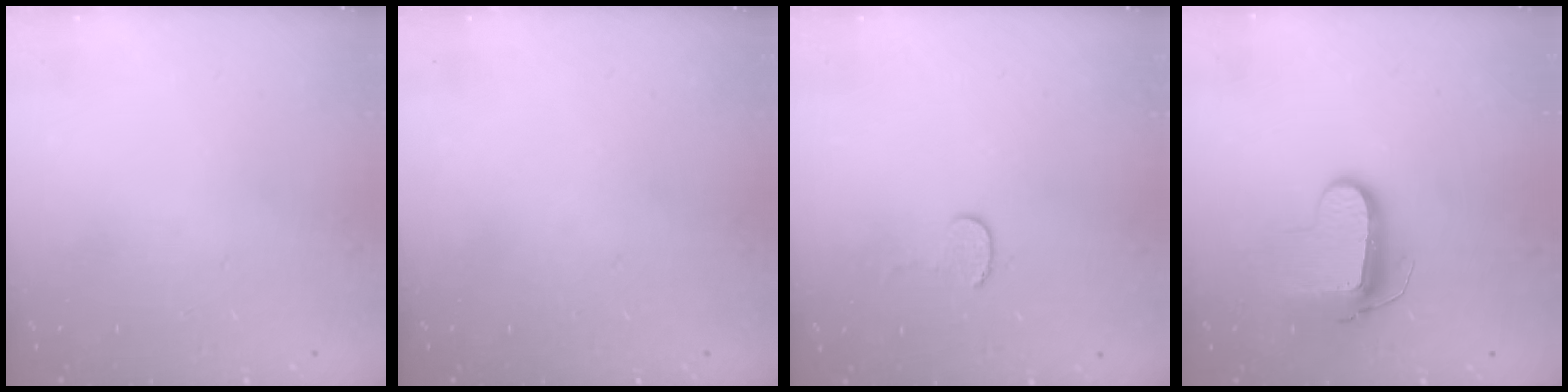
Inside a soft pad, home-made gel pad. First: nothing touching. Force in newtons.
{"total": 0.0}
{"total": 4.1, "press": 4.1, "slide": 0.4}
{"total": 9.6, "press": 9.6, "slide": 0.8}